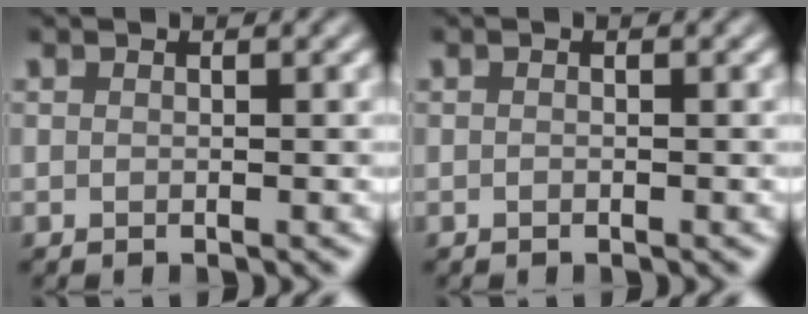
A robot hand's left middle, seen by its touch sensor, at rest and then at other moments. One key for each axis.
{"total": 0.0}